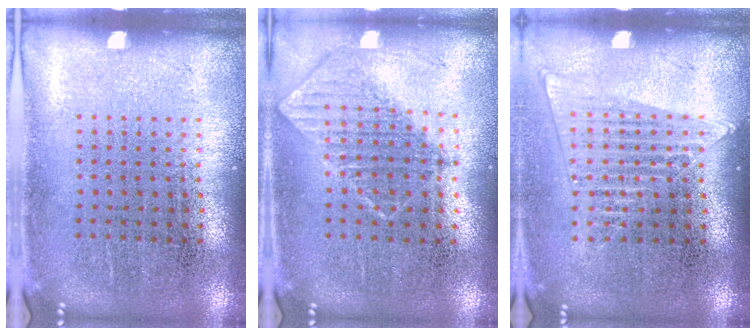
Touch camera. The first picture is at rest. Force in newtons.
{"total": 0.8, "press": 0.8, "slide": 0.1}
{"total": 1.4, "press": 1.2, "slide": 0.5}